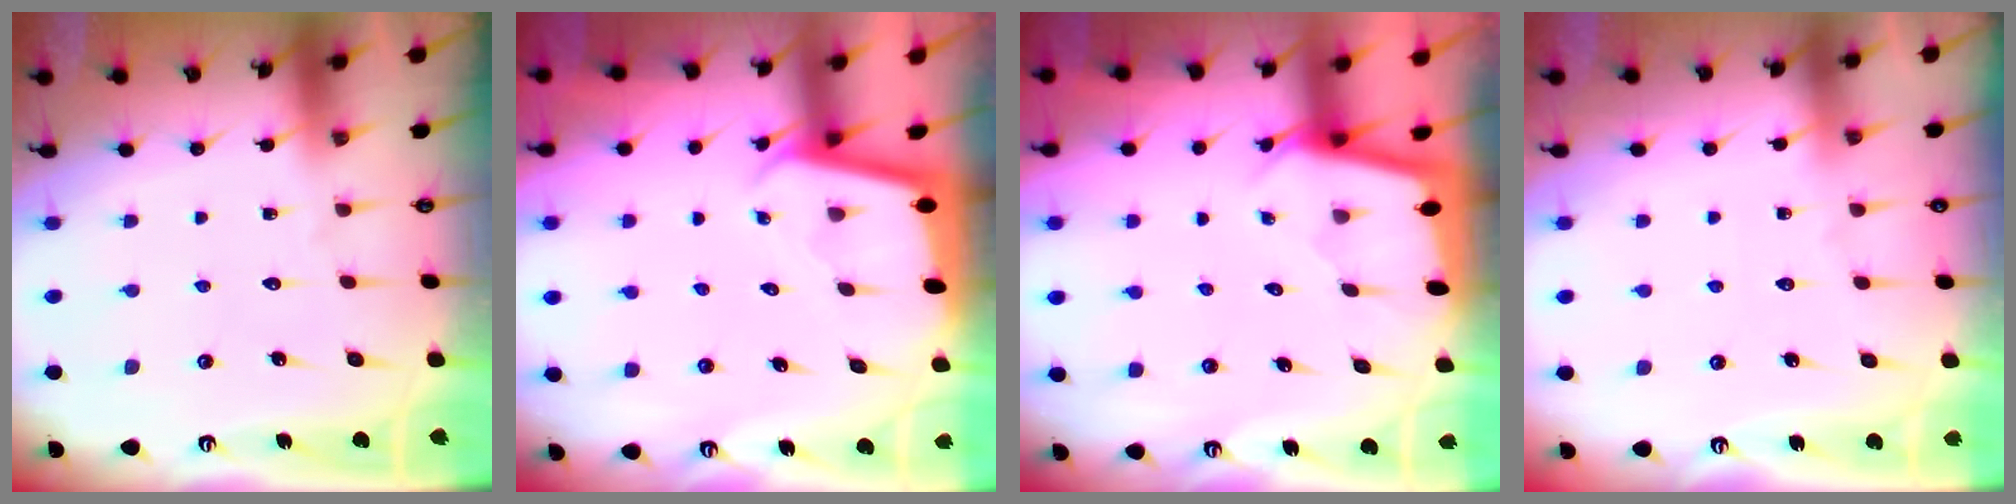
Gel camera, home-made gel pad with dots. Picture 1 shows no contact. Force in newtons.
{"total": 1.9, "press": 1.9, "slide": 0.1}
{"total": 2.0, "press": 2.0, "slide": 0.2}
{"total": 2.4, "press": 2.4, "slide": 0.4}